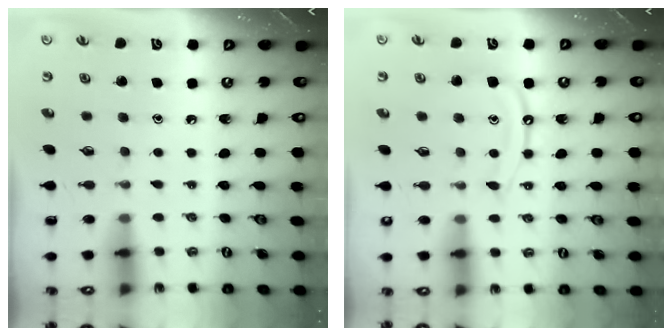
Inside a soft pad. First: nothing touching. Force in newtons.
{"total": 9.9, "press": 9.9, "slide": 0.9}